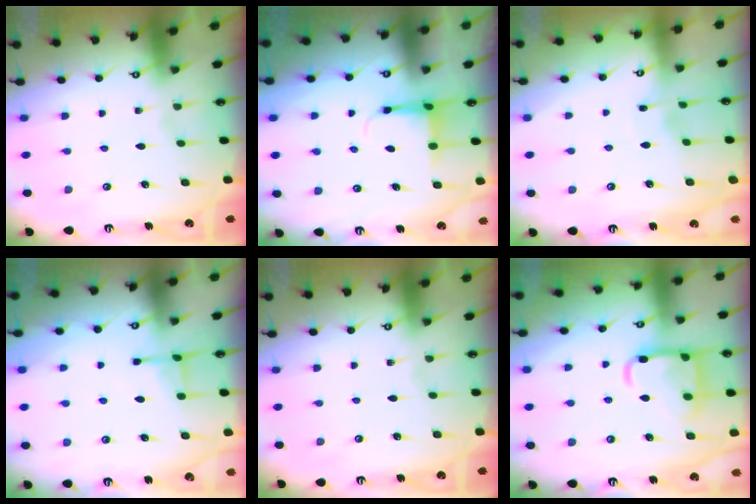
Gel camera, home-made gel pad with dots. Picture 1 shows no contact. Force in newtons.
{"total": 4.2, "press": 4.2, "slide": 0.8}
{"total": 2.5, "press": 2.5, "slide": 0.3}
{"total": 4.4, "press": 4.4, "slide": 0.7}
{"total": 0.0}
{"total": 14.4, "press": 14.4, "slide": 1.2}